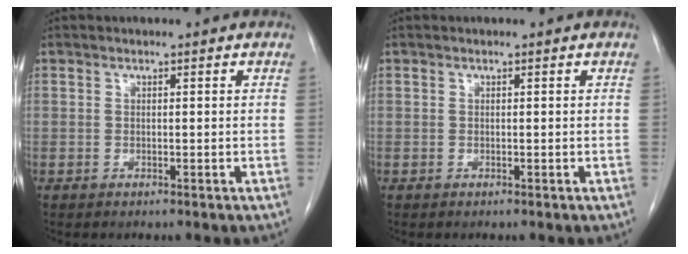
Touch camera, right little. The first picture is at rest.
{"total": 0.0}